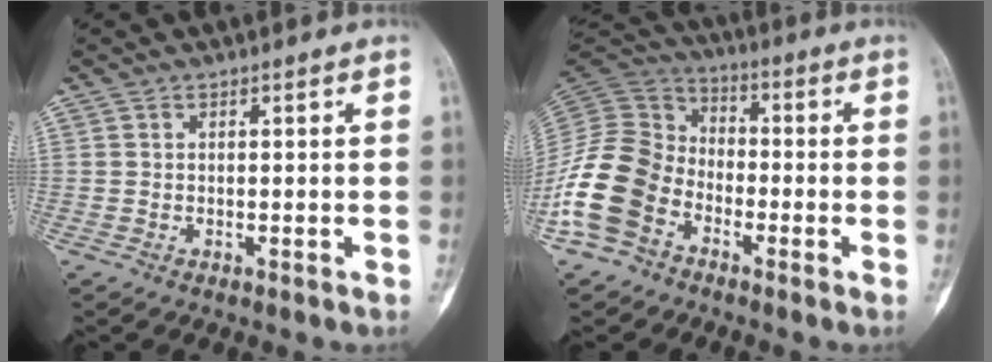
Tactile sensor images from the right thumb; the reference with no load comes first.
{"total": 14.9, "force": [-6.7, 10.9, 7.6], "torque": [-0.146, 0.054, -0.143]}